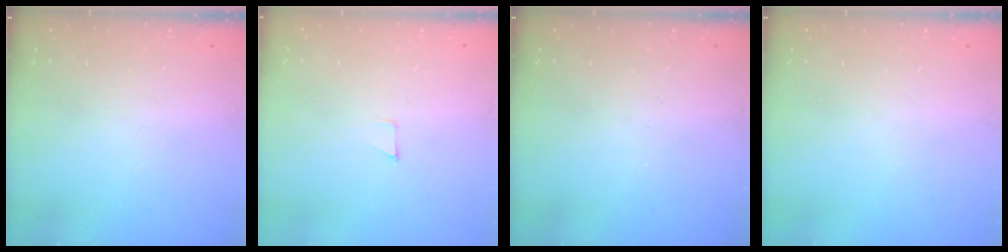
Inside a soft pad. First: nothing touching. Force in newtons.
{"total": 2.7, "press": 2.7, "slide": 0.2}
{"total": 0.0}
{"total": 0.0}